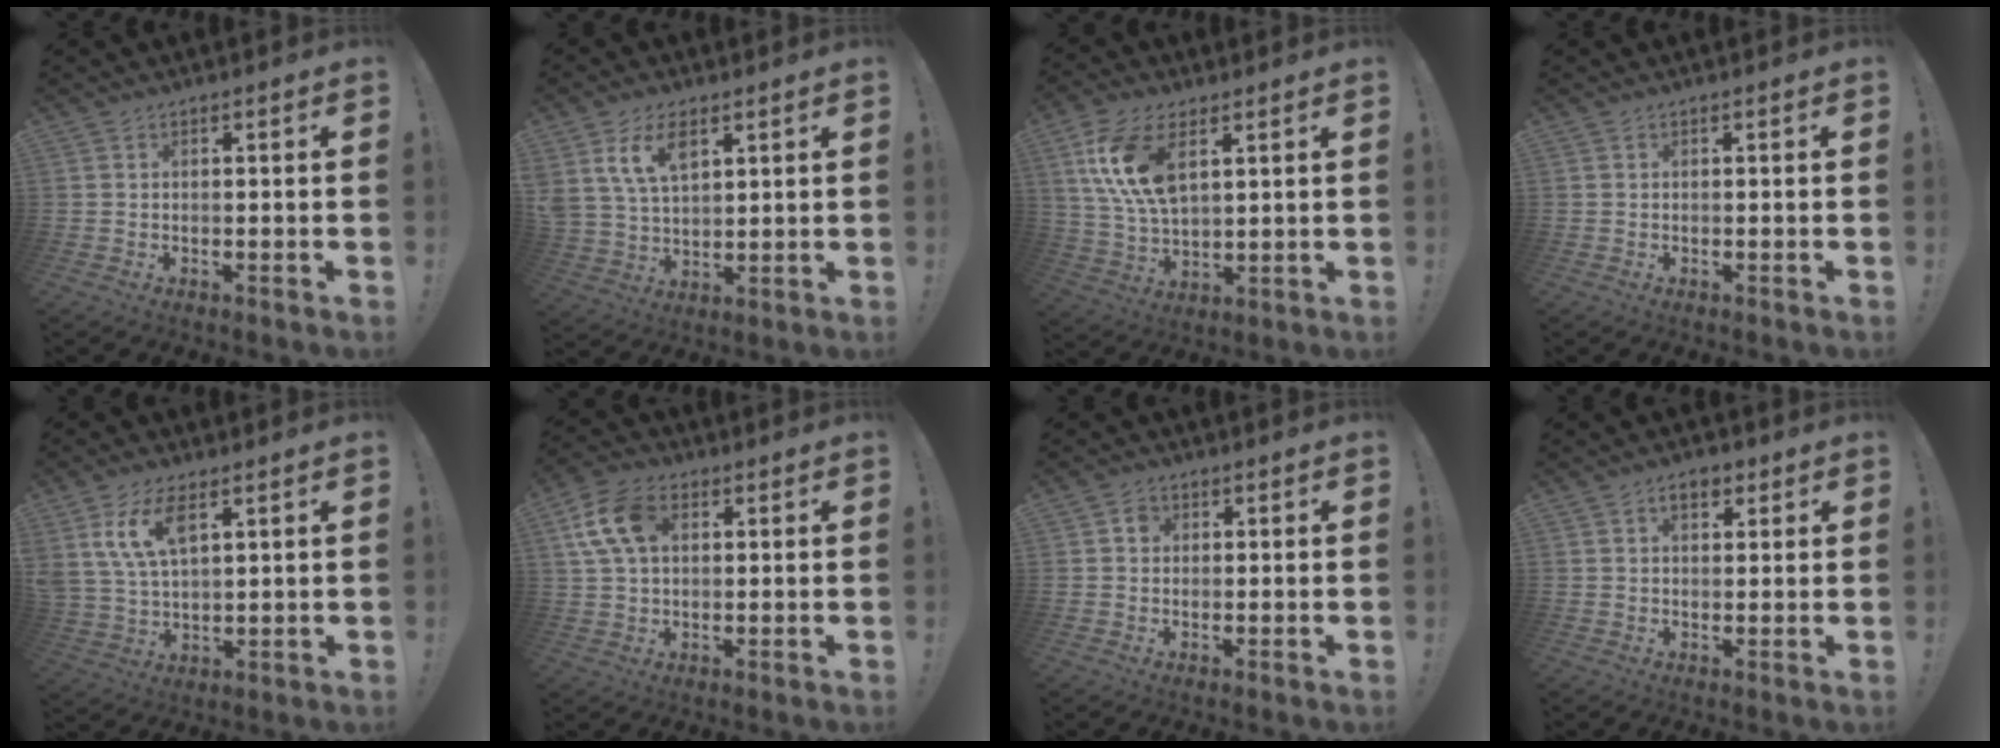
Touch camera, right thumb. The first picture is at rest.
{"total": 10.8, "force": [5.9, 6.4, 6.4], "torque": [-0.124, -0.018, 0.111]}
{"total": 13.4, "force": [5.6, 7.0, 9.9], "torque": [-0.206, -0.017, 0.102]}
{"total": 0.0}
{"total": 10.9, "force": [5.5, 5.6, 7.5], "torque": [-0.151, -0.011, 0.100]}
{"total": 12.4, "force": [3.7, 8.3, 8.5], "torque": [-0.166, 0.006, 0.073]}
{"total": 2.8, "force": [0.5, 2.5, 1.2], "torque": [-0.017, 0.006, 0.009]}
{"total": 4.5, "force": [2.0, 2.7, 3.0], "torque": [-0.039, 0.003, 0.033]}